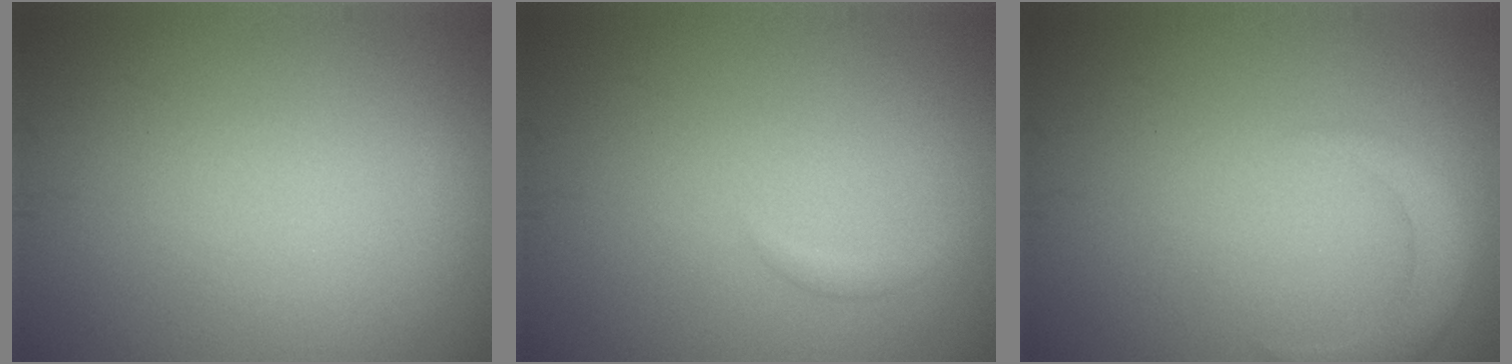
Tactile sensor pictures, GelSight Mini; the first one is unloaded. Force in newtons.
{"total": 0.7, "press": 0.7, "slide": 0.1}
{"total": 2.4, "press": 2.4, "slide": 0.3}